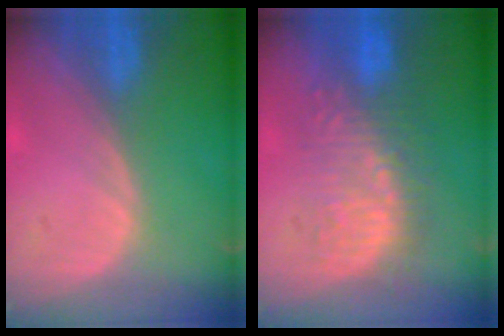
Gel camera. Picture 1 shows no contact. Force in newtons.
{"total": 8.9, "press": 8.6, "slide": 2.0}